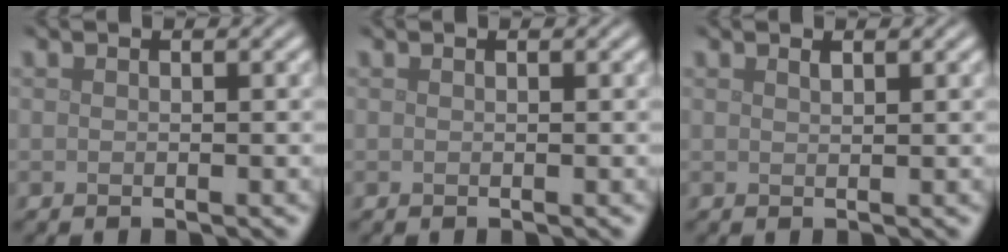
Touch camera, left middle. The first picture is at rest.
{"total": 0.0}
{"total": 0.7, "force": [0.6, 0.1, 0.4], "torque": [-0.005, -0.002, 0.011]}